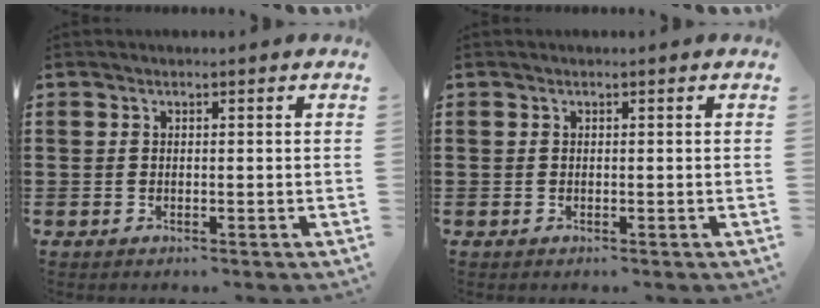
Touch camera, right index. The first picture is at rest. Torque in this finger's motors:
{"motor_torque": [0.00, 0.00, 0.00, 0.00]}